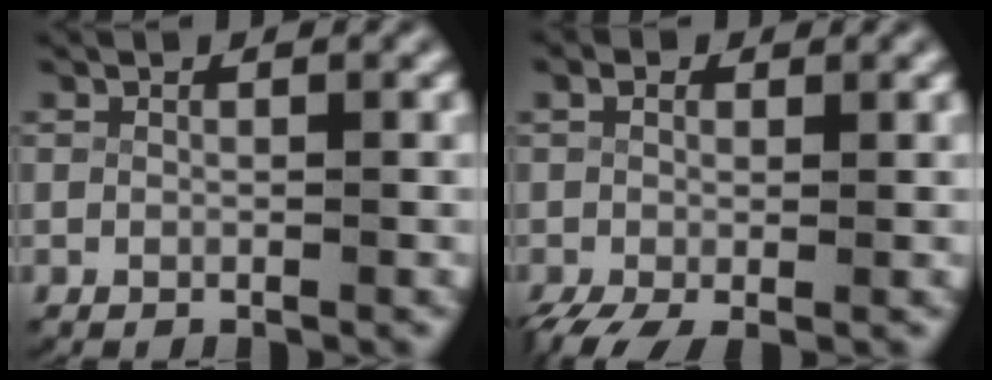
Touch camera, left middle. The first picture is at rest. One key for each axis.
{"total": 3.8, "fx": -2.3, "fy": 1.8, "fz": 2.5, "tx": -0.056, "ty": -0.028, "tz": -0.020}